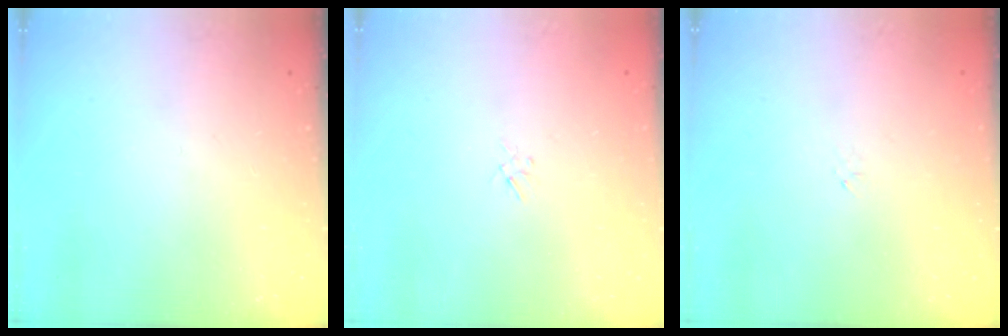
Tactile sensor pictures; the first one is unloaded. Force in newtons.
{"total": 1.0, "press": 0.9, "slide": 0.4}
{"total": 0.7, "press": 0.5, "slide": 0.4}